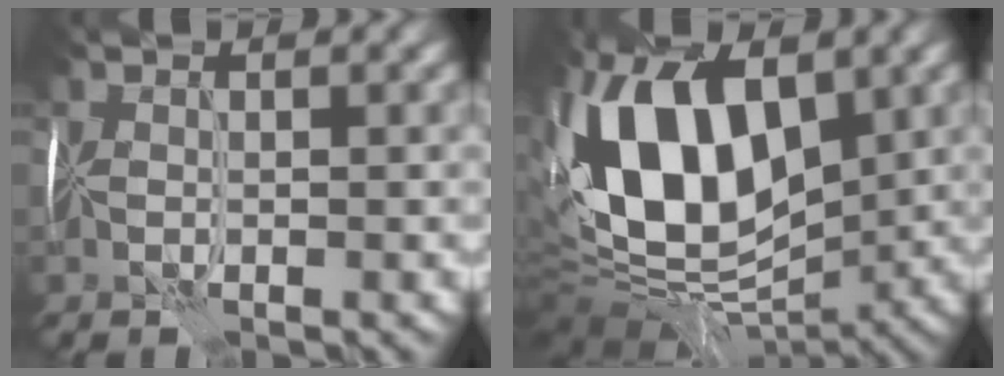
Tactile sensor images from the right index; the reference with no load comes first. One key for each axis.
{"total": 13.1, "fx": 1.7, "fy": 7.5, "fz": 10.5, "tx": -0.211, "ty": 0.015, "tz": 0.015}